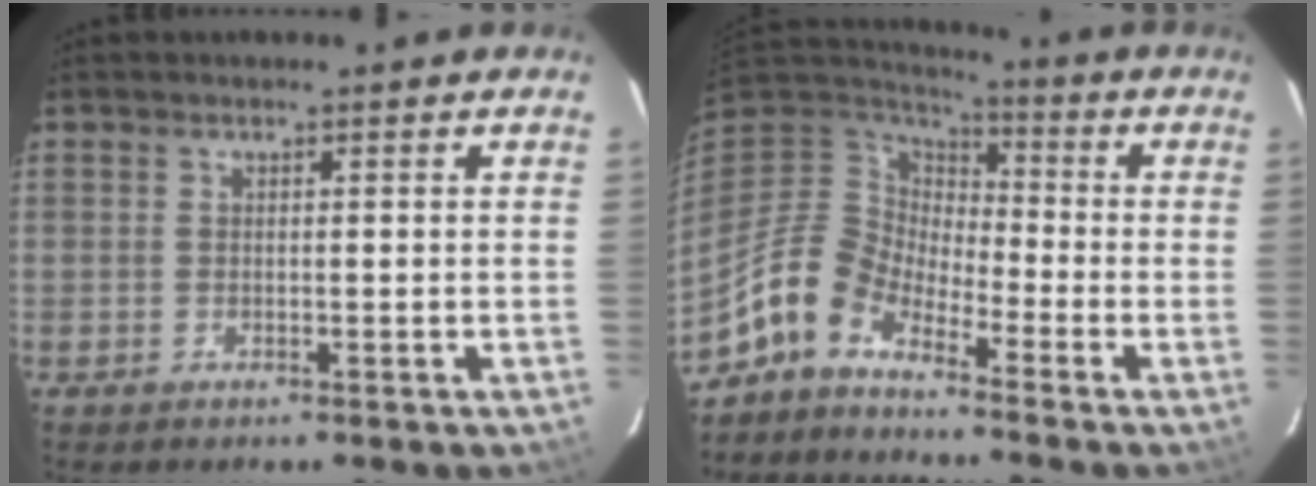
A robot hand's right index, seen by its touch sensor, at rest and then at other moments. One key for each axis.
{"total": 10.2, "fx": -7.9, "fy": 4.8, "fz": 4.3, "tx": -0.088, "ty": 0.014, "tz": -0.172}